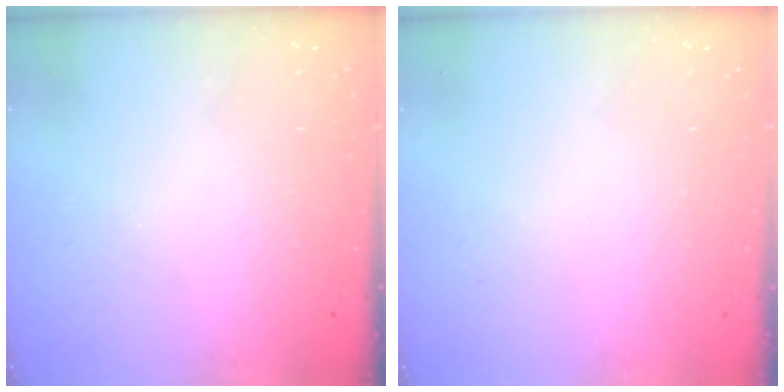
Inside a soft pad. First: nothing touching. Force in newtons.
{"total": 1.6, "press": 1.6, "slide": 0.1}